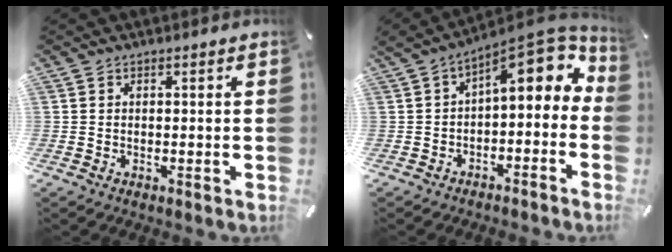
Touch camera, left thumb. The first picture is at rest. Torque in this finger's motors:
{"motor_torque": [0.29, 1.45, 2.28, -0.48, 0.51]}